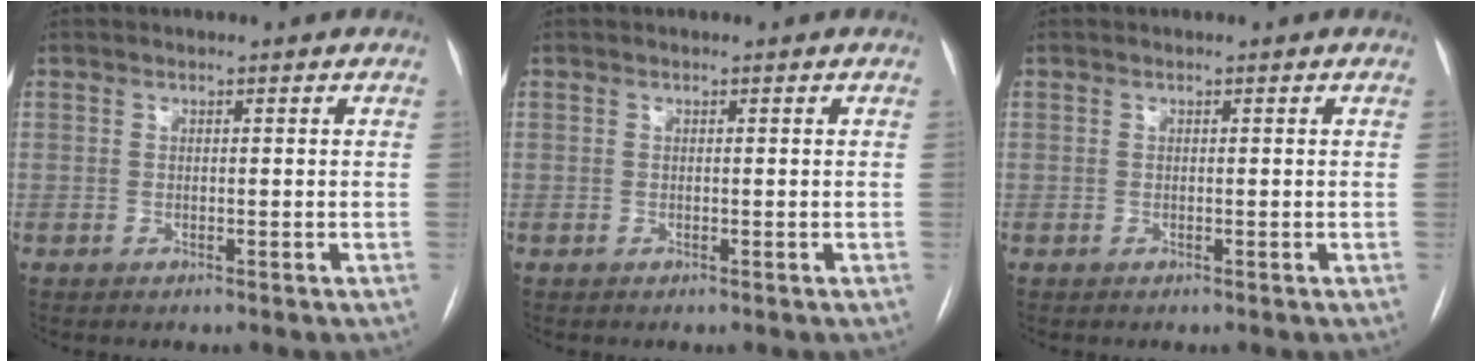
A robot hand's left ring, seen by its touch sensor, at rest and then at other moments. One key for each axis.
{"total": 0.0}
{"total": 0.0}